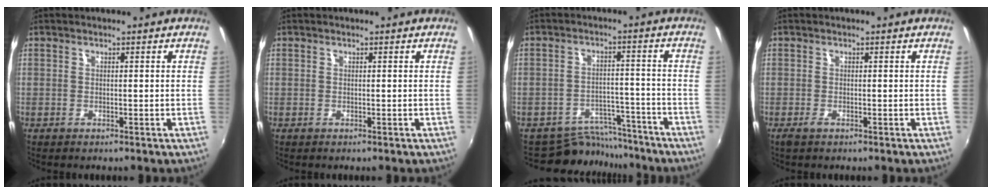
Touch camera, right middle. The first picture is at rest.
{"total": 0.0}
{"total": 8.4, "force": [-7.8, 3.0, 0.0], "torque": [-0.010, 0.022, -0.115]}
{"total": 1.2, "force": [-0.8, 0.3, 0.8], "torque": [-0.016, -0.005, -0.016]}